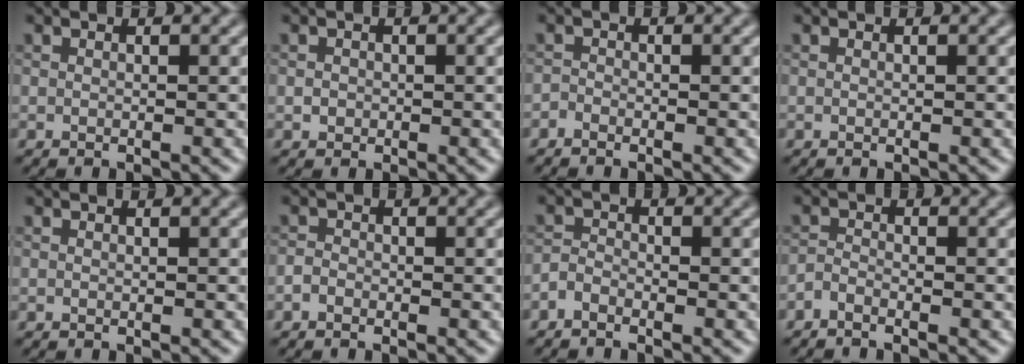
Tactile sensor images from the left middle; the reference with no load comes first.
{"total": 0.7, "force": [-0.1, 0.7, 0.2], "torque": [0.002, -0.004, -0.003]}
{"total": 0.8, "force": [-0.7, 0.2, 0.3], "torque": [-0.006, 0.000, -0.018]}
{"total": 0.0}
{"total": 0.0}
{"total": 0.9, "force": [-0.6, 0.5, 0.3], "torque": [-0.004, 0.000, -0.015]}
{"total": 1.4, "force": [-1.1, 0.6, 0.6], "torque": [-0.011, 0.003, -0.028]}
{"total": 1.2, "force": [-1.0, 0.3, 0.6], "torque": [-0.015, -0.001, -0.025]}